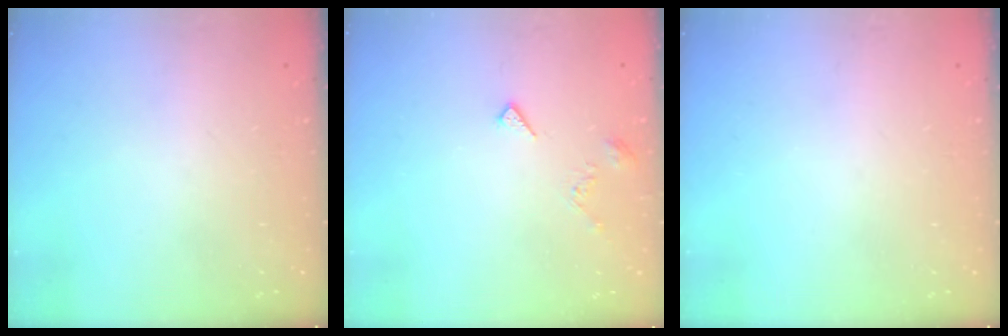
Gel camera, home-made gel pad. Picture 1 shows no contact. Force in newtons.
{"total": 4.7, "press": 4.7, "slide": 0.6}
{"total": 0.0}